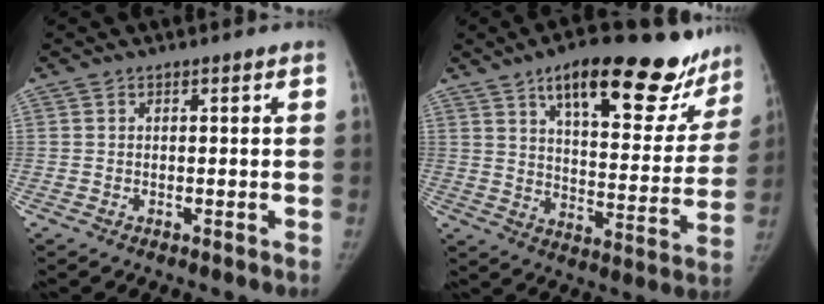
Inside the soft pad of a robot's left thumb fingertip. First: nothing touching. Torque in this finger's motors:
{"motor_torque": [1.41, 1.44, 1.41, -1.36, 0.06]}